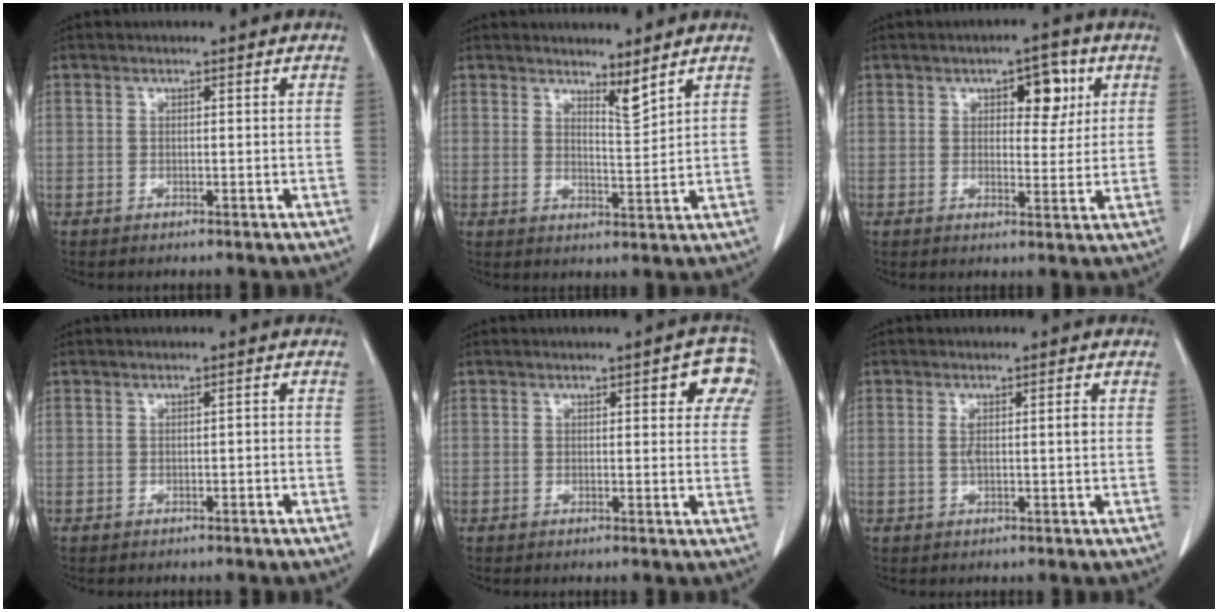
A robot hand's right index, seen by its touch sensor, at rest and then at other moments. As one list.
[{"total": 3.1, "force": [2.7, 0.0, 1.4], "torque": [-0.030, -0.017, 0.051]}, {"total": 5.8, "force": [2.4, 2.8, 4.6], "torque": [-0.056, 0.008, 0.032]}, {"total": 0.7, "force": [-0.3, 0.2, 0.5], "torque": [-0.012, 0.001, -0.002]}, {"total": 5.3, "force": [2.2, 1.8, 4.4], "torque": [-0.035, 0.012, 0.016]}, {"total": 2.7, "force": [0.3, 0.3, 2.6], "torque": [-0.049, 0.004, 0.008]}]